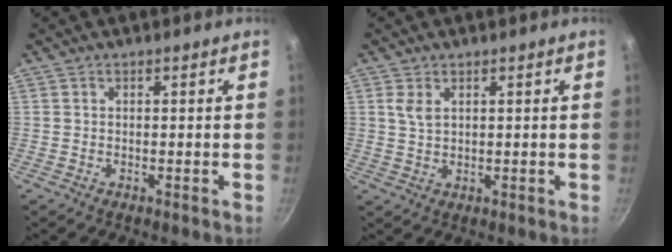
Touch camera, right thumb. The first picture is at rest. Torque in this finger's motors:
{"motor_torque": [0.57, 0.24, -0.46, 0.04, 0.17]}